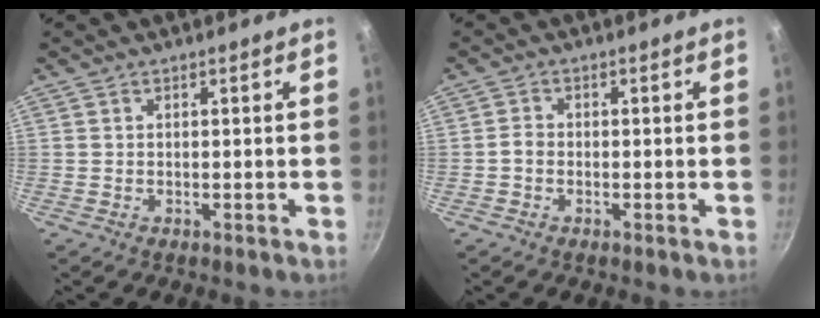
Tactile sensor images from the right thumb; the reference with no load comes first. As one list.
[{"total": 1.6, "force": [-0.7, 1.2, 0.9], "torque": [-0.014, 0.012, -0.015]}]